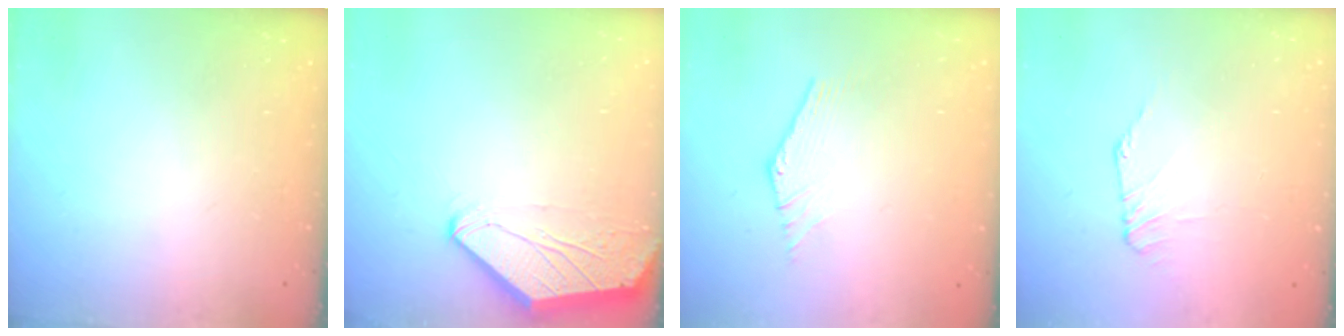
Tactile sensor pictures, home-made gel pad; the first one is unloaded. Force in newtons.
{"total": 0.0}
{"total": 0.7, "press": 0.7, "slide": 0.3}
{"total": 1.3, "press": 1.2, "slide": 0.3}